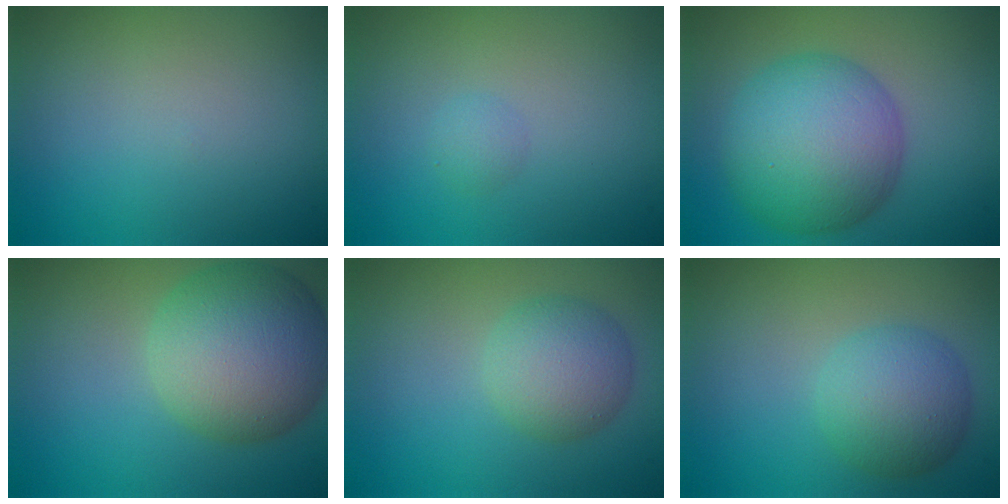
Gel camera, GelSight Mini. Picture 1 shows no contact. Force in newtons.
{"total": 1.0, "press": 1.0, "slide": 0.1}
{"total": 9.1, "press": 9.1, "slide": 0.2}
{"total": 9.0, "press": 9.0, "slide": 0.4}
{"total": 4.0, "press": 4.0, "slide": 0.1}
{"total": 4.5, "press": 4.5, "slide": 0.1}